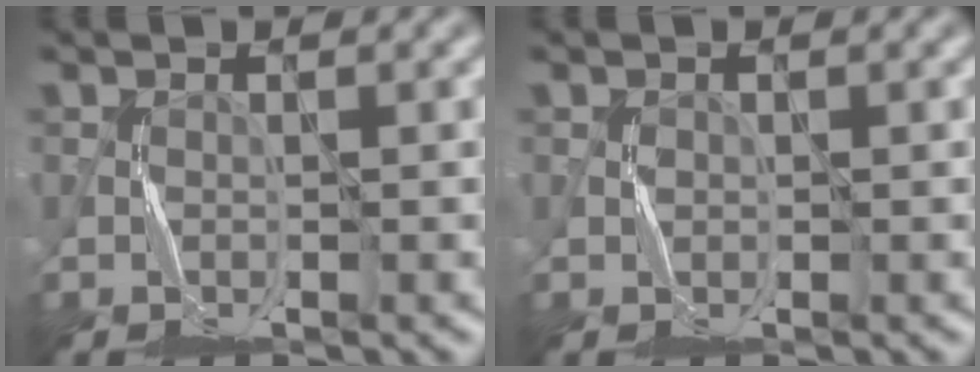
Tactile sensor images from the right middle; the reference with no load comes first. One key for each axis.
{"total": 0.5, "fx": -0.1, "fy": 0.5, "fz": -0.1, "tx": 0.003, "ty": 0.002, "tz": -0.002}